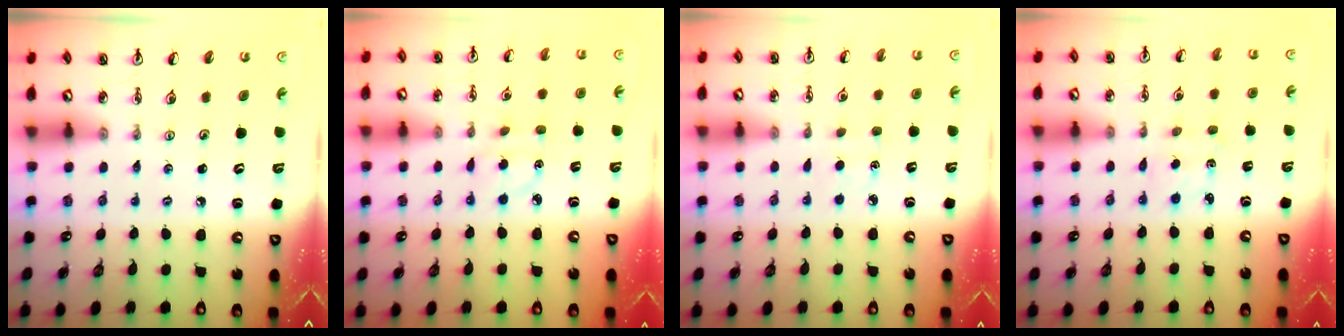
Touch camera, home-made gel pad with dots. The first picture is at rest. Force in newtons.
{"total": 3.6, "press": 3.5, "slide": 0.7}
{"total": 1.4, "press": 1.4, "slide": 0.2}
{"total": 1.7, "press": 1.6, "slide": 0.5}